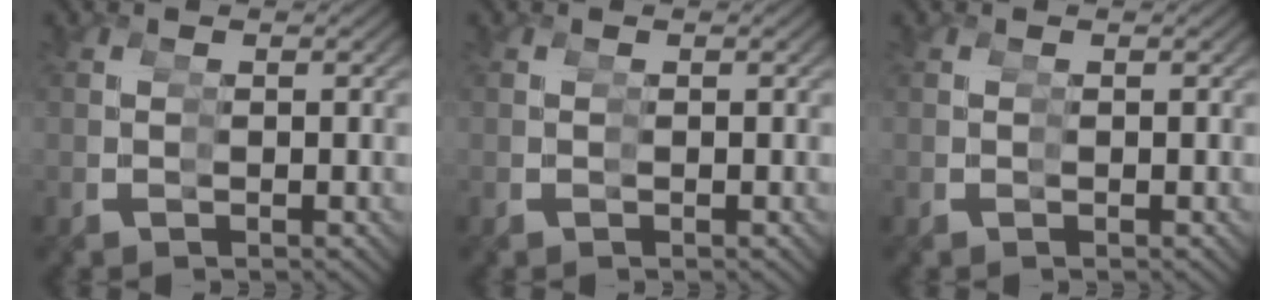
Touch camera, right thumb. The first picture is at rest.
{"total": 0.0}
{"total": 0.0}